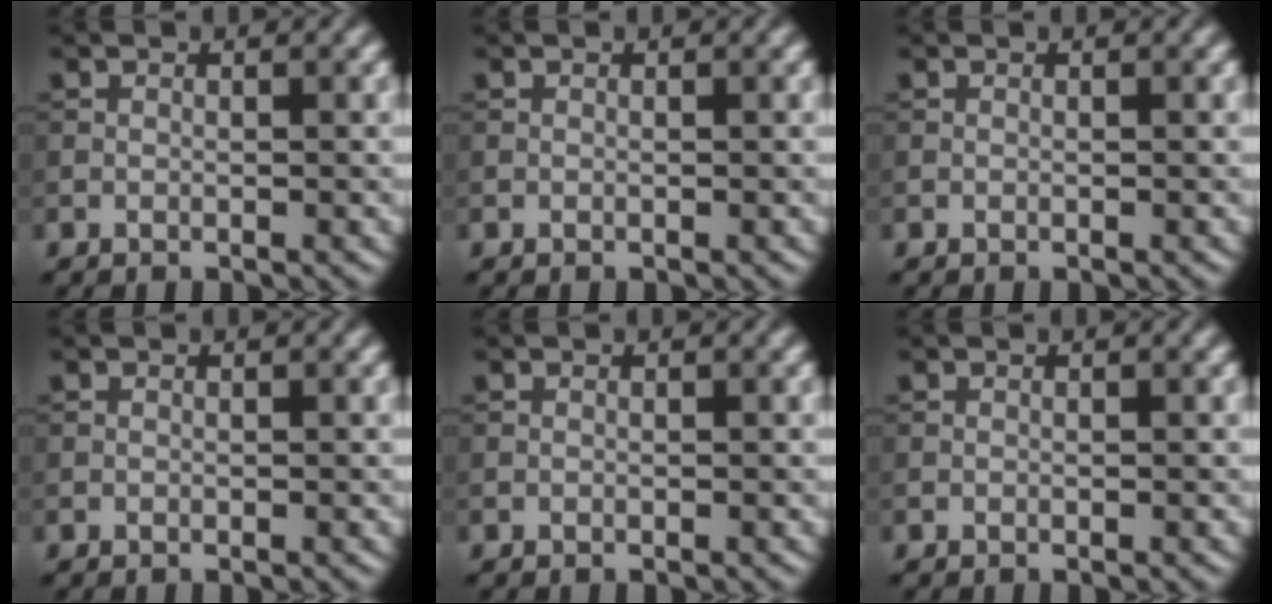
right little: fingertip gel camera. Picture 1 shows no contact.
{"total": 0.0}
{"total": 0.0}
{"total": 0.0}
{"total": 0.0}
{"total": 0.0}